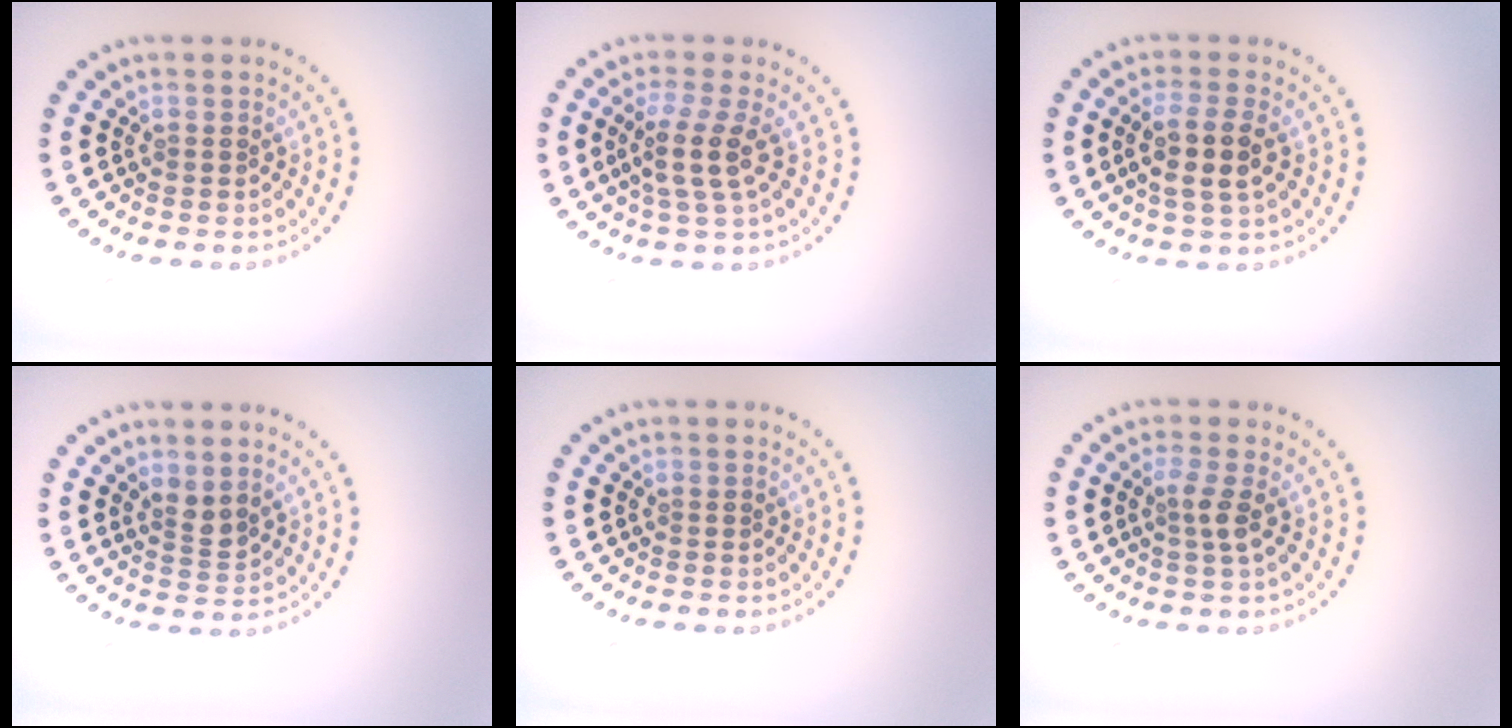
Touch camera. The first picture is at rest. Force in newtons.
{"total": 3.0, "press": 2.2, "slide": 2.0}
{"total": 3.2, "press": 2.9, "slide": 1.4}
{"total": 1.8, "press": 1.4, "slide": 1.1}
{"total": 0.0}
{"total": 1.9, "press": 1.4, "slide": 1.3}